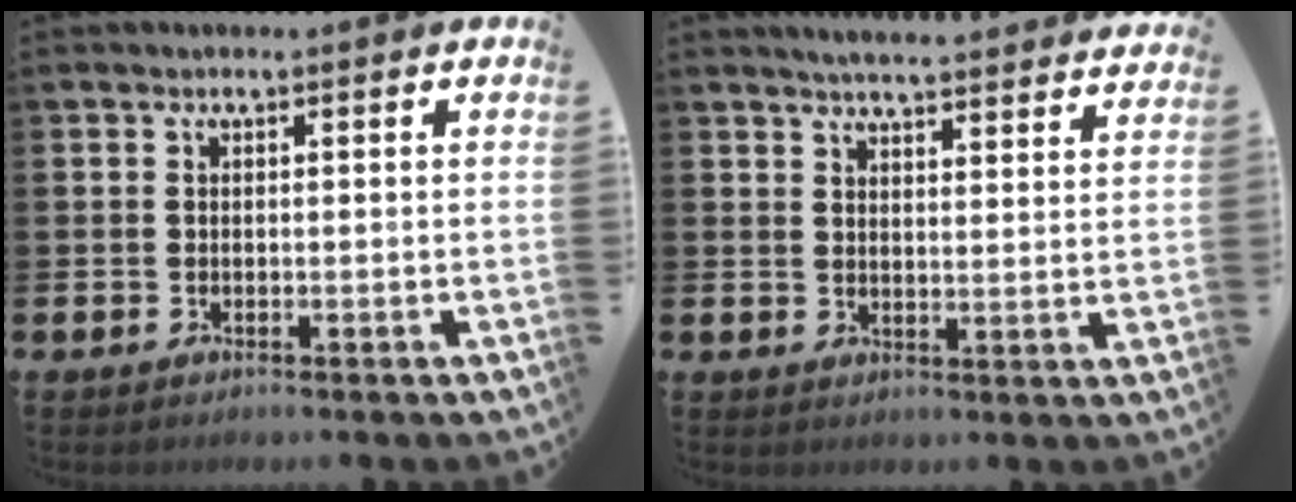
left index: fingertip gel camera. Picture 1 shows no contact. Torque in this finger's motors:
{"motor_torque": [-0.02, -0.34, 0.43, 0.12]}